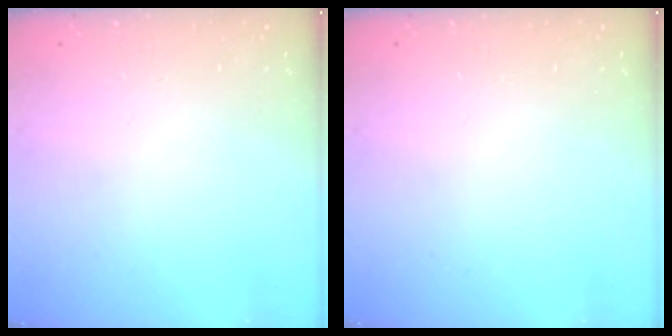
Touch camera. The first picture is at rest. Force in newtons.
{"total": 0.0}